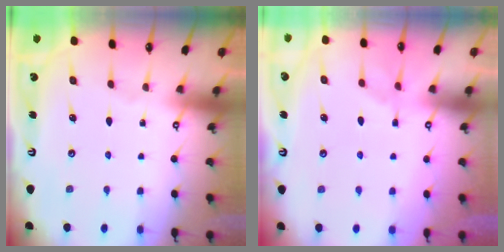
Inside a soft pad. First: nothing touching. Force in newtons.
{"total": 1.2, "press": 0.6, "slide": 1.1}